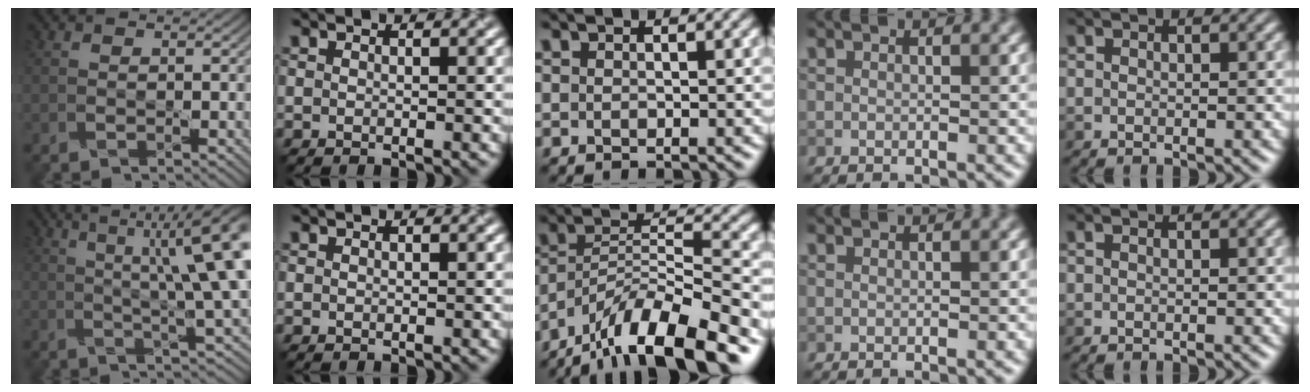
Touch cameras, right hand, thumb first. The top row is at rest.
{"thumb": {"total": 12.5, "force": [3.7, 2.1, 11.8], "torque": [-0.169, 0.016, 0.061]}, "middle": {"total": 12.8, "force": [-9.7, 3.1, 7.8], "torque": [-0.132, 0.010, -0.174]}}